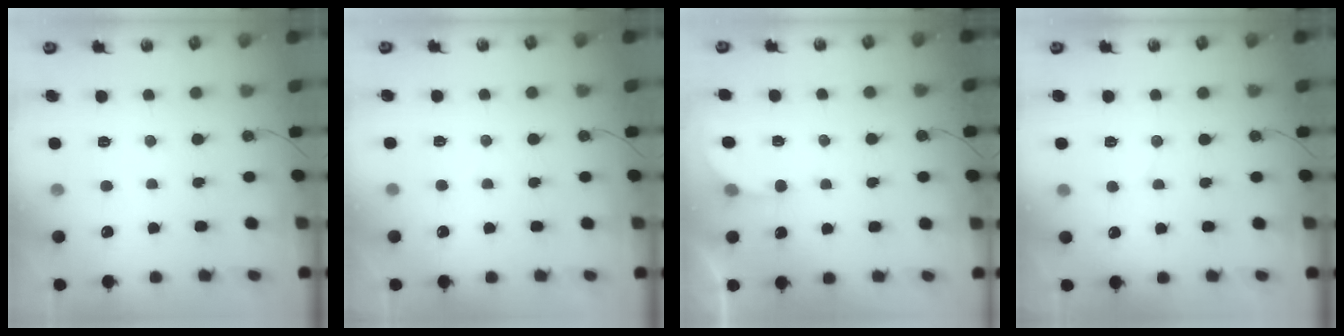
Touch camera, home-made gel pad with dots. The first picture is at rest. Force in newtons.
{"total": 2.9, "press": 2.9, "slide": 0.2}
{"total": 2.9, "press": 2.9, "slide": 0.3}
{"total": 3.9, "press": 3.9, "slide": 0.5}